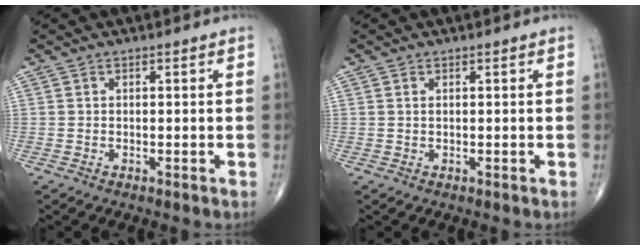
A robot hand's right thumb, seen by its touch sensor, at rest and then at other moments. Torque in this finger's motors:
{"motor_torque": [-0.61, -0.09, -0.26, 0.02, 0.00]}